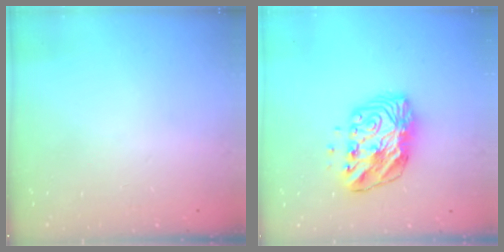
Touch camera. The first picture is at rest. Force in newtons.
{"total": 10.7, "press": 10.7, "slide": 1.2}